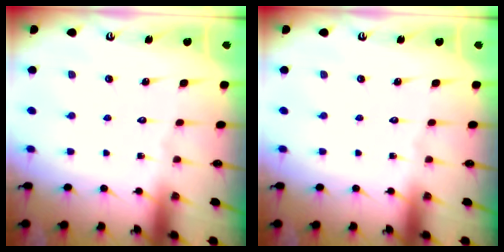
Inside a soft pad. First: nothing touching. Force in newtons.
{"total": 0.0}